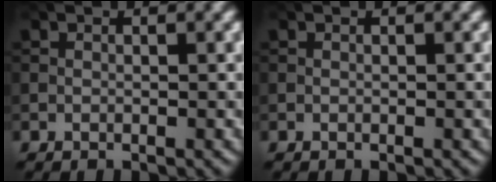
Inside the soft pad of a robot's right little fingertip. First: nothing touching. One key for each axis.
{"total": 0.0}